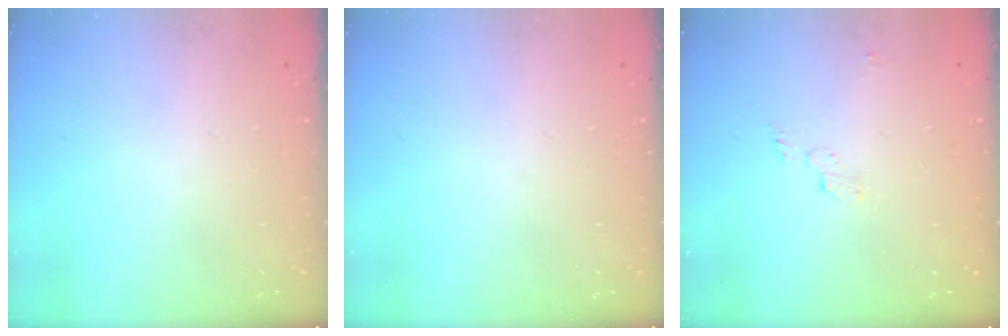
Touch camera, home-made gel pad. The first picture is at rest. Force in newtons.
{"total": 0.0}
{"total": 3.6, "press": 3.6, "slide": 0.4}